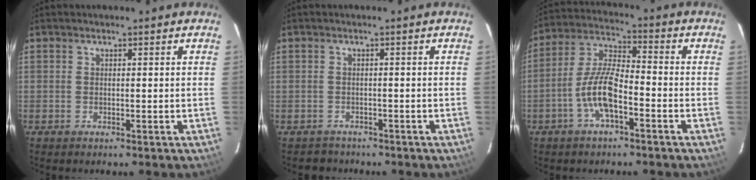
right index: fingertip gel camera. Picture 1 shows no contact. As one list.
[{"total": 2.6, "force": [-2.0, 1.6, -0.4], "torque": [0.004, 0.011, -0.029]}, {"total": 9.3, "force": [-4.1, 2.8, 7.9], "torque": [-0.173, 0.009, -0.080]}]